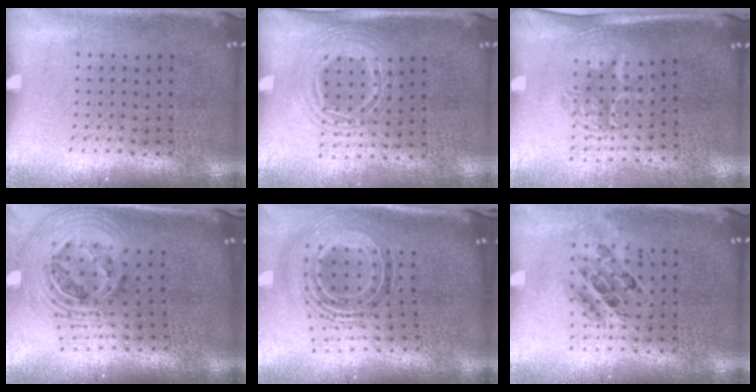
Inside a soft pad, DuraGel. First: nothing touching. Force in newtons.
{"total": 1.5, "press": 1.3, "slide": 0.8}
{"total": 1.8, "press": 1.3, "slide": 1.1}
{"total": 2.7, "press": 1.9, "slide": 1.9}
{"total": 1.7, "press": 1.3, "slide": 1.1}
{"total": 0.7, "press": 0.7, "slide": 0.2}